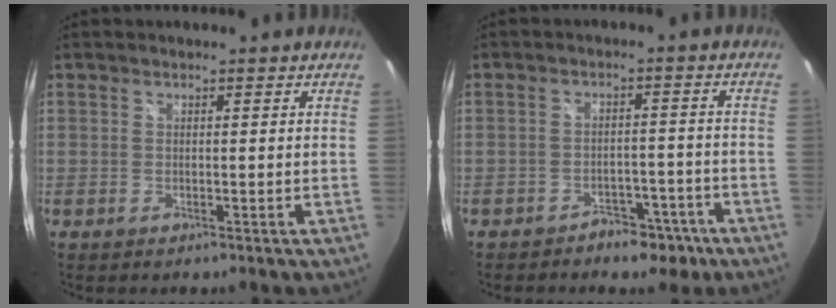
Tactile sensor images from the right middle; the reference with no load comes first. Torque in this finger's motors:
{"motor_torque": [0.04, -0.09, 0.04, 0.07]}